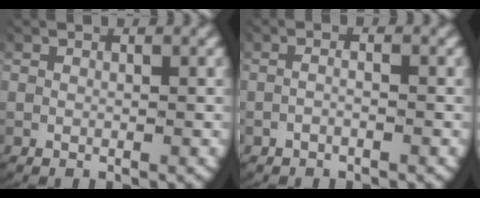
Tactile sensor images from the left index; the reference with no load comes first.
{"total": 1.1, "force": [-0.5, 0.1, 1.0], "torque": [-0.022, 0.000, -0.010]}